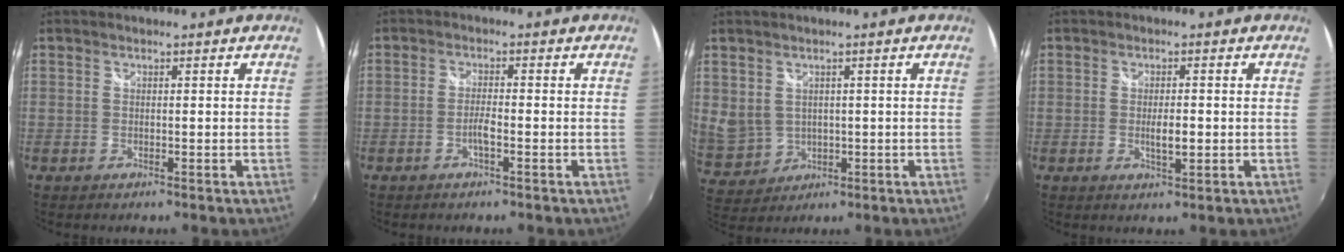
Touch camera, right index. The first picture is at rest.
{"total": 2.3, "force": [-1.0, 0.1, 2.0], "torque": [-0.041, 0.001, -0.022]}
{"total": 7.8, "force": [2.1, 6.7, 3.4], "torque": [-0.076, 0.000, 0.066]}
{"total": 3.4, "force": [-0.4, 1.1, 3.2], "torque": [-0.053, -0.006, -0.006]}